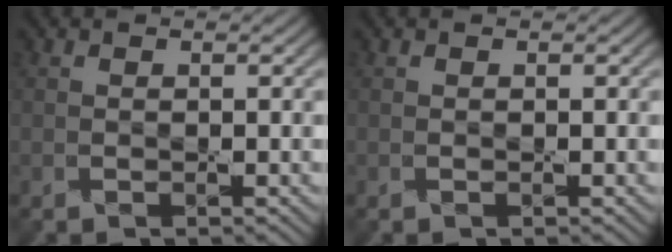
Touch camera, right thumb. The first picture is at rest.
{"total": 0.0}